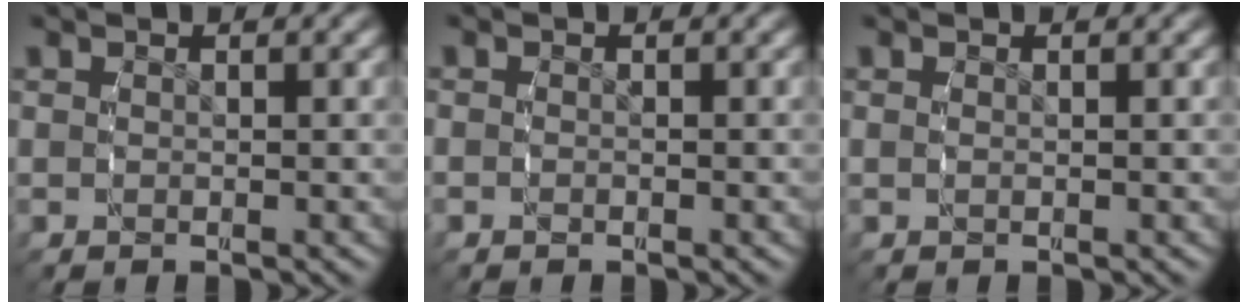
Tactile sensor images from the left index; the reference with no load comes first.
{"total": 0.7, "force": [-0.5, 0.4, 0.3], "torque": [-0.008, -0.004, -0.008]}
{"total": 0.0}